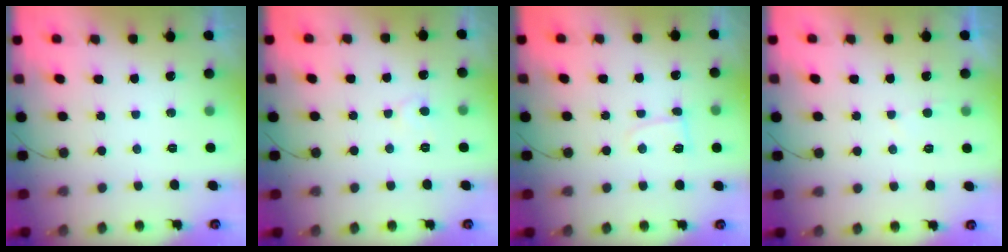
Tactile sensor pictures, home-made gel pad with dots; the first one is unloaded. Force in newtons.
{"total": 4.6, "press": 4.6, "slide": 0.4}
{"total": 4.4, "press": 4.4, "slide": 0.5}
{"total": 1.7, "press": 1.6, "slide": 0.2}